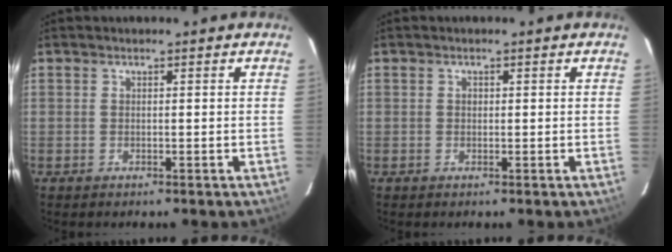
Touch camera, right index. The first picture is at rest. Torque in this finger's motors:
{"motor_torque": [0.20, -0.05, 0.12, 0.02]}